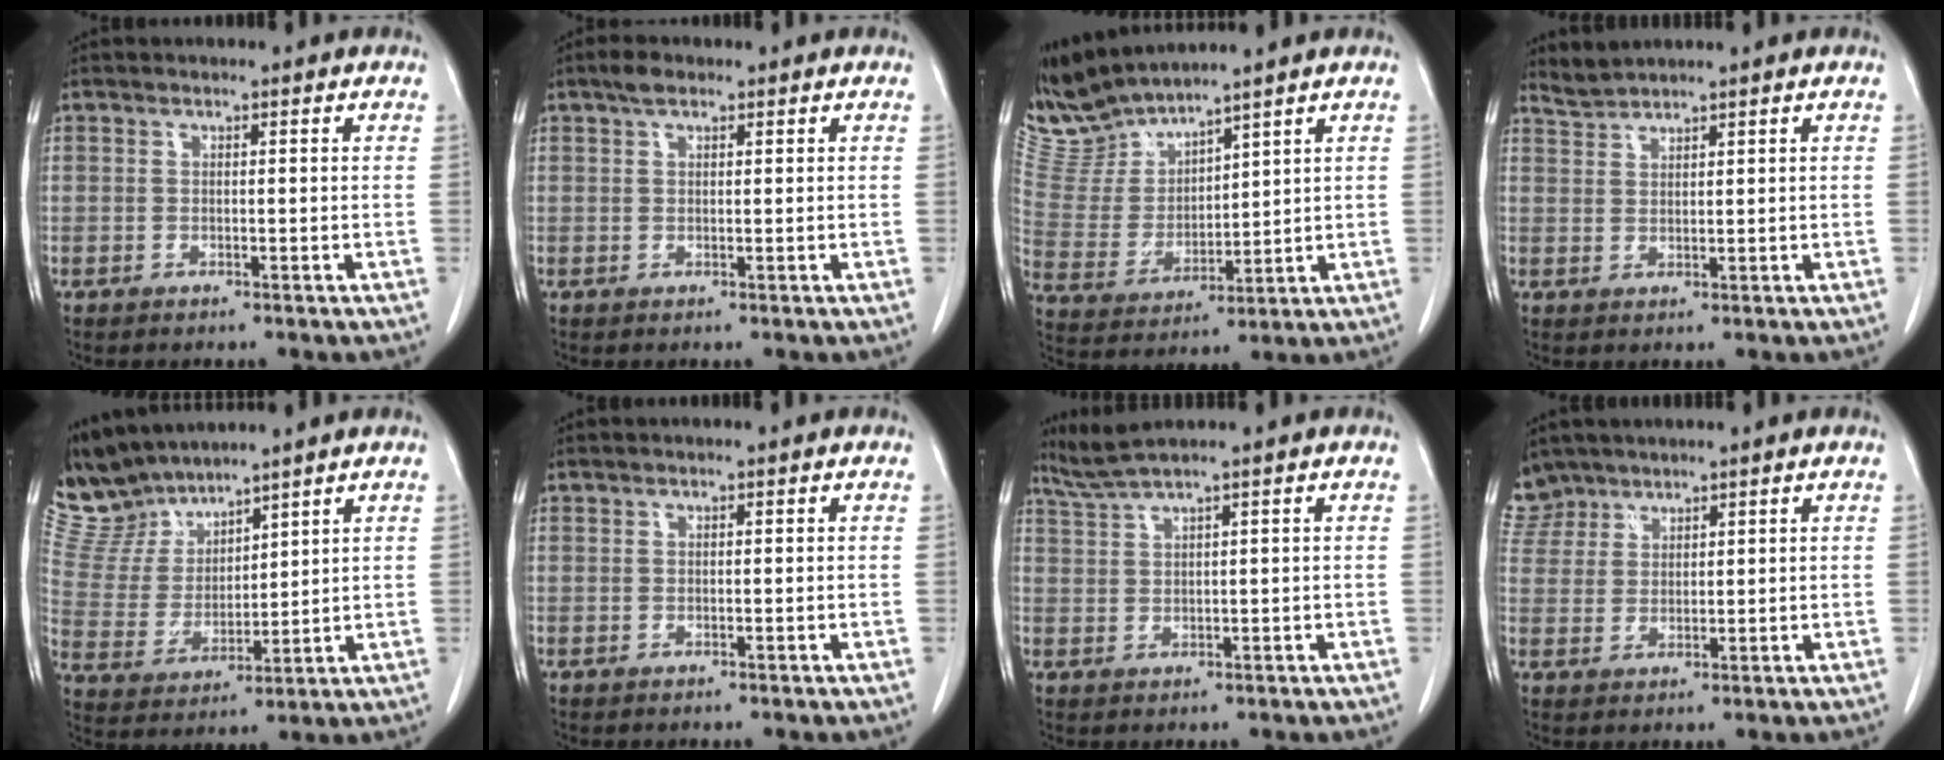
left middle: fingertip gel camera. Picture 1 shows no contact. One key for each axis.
{"total": 2.1, "fx": 1.4, "fy": 0.9, "fz": 1.3, "tx": -0.026, "ty": 0.012, "tz": 0.024}
{"total": 8.5, "fx": 8.5, "fy": 0.1, "fz": 0.8, "tx": -0.047, "ty": 0.004, "tz": 0.195}
{"total": 2.2, "fx": 2.1, "fy": -0.4, "fz": -0.4, "tx": 0.001, "ty": 0.004, "tz": 0.051}
{"total": 9.4, "fx": 9.1, "fy": 2.2, "fz": 0.6, "tx": -0.035, "ty": 0.012, "tz": 0.205}
{"total": 0.0}
{"total": 3.0, "fx": 2.6, "fy": -1.3, "fz": 1.0, "tx": -0.030, "ty": 0.003, "tz": 0.065}
{"total": 5.4, "fx": 4.7, "fy": 2.7, "fz": -0.4, "tx": 0.011, "ty": 0.008, "tz": 0.099}